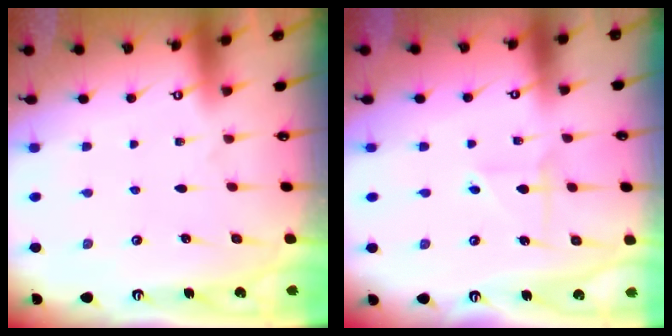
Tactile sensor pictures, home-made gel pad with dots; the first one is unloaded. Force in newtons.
{"total": 5.2, "press": 5.2, "slide": 0.6}